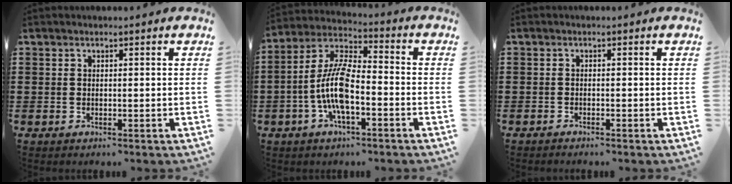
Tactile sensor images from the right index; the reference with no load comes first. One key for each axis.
{"total": 10.4, "fx": -2.8, "fy": 3.7, "fz": 9.3, "tx": -0.219, "ty": -0.008, "tz": -0.059}
{"total": 0.7, "fx": -0.7, "fy": 0.0, "fz": 0.0, "tx": -0.001, "ty": 0.000, "tz": -0.015}